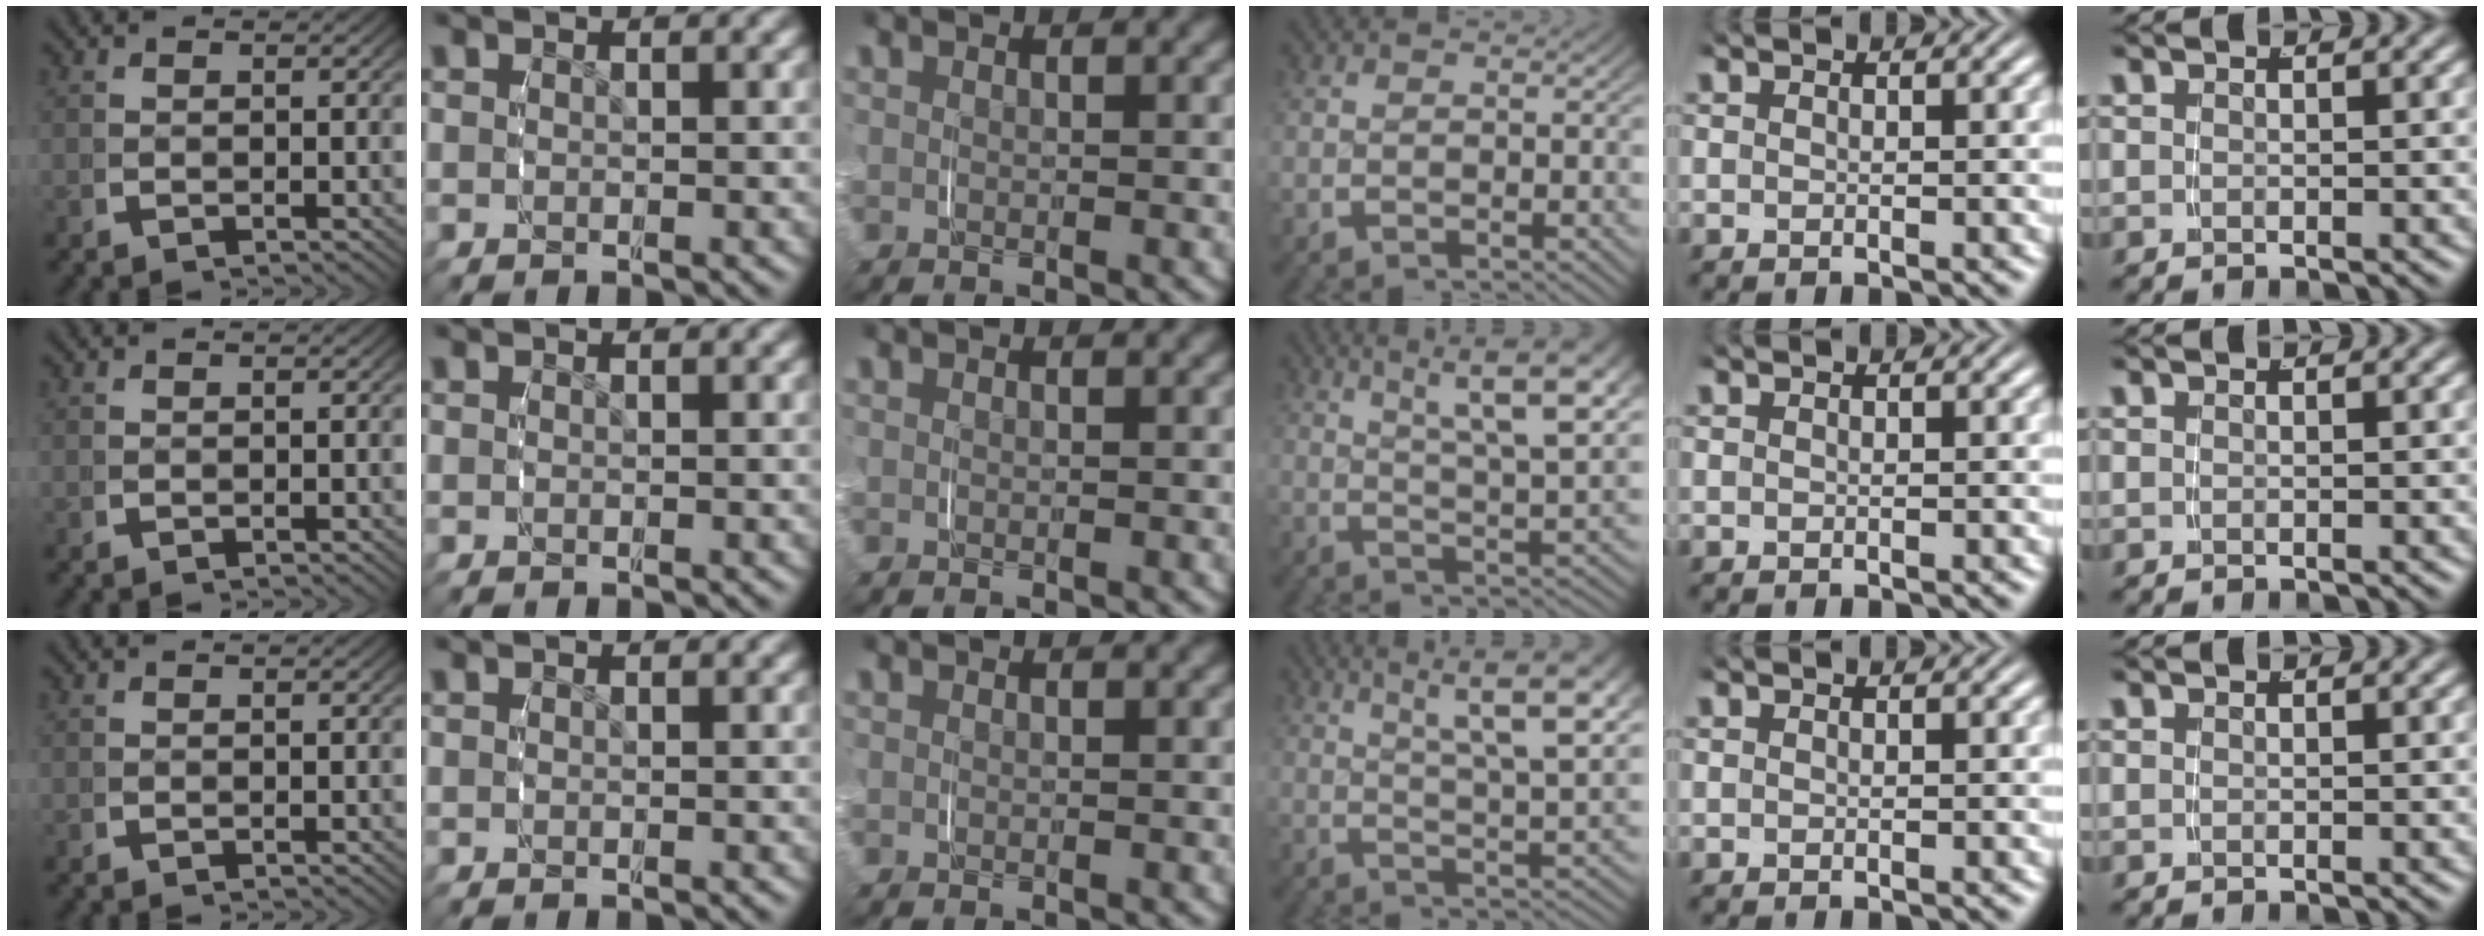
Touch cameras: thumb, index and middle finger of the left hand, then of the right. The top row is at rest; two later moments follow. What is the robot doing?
{"motion": "grasp_and_lifting", "object": "measuring cup"}